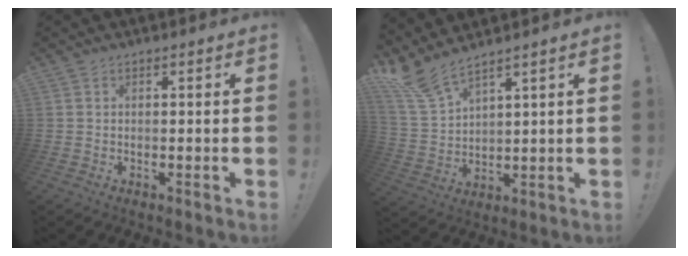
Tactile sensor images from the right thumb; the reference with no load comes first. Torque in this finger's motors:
{"motor_torque": [-0.68, 0.70, 0.78, 0.80, 0.02]}